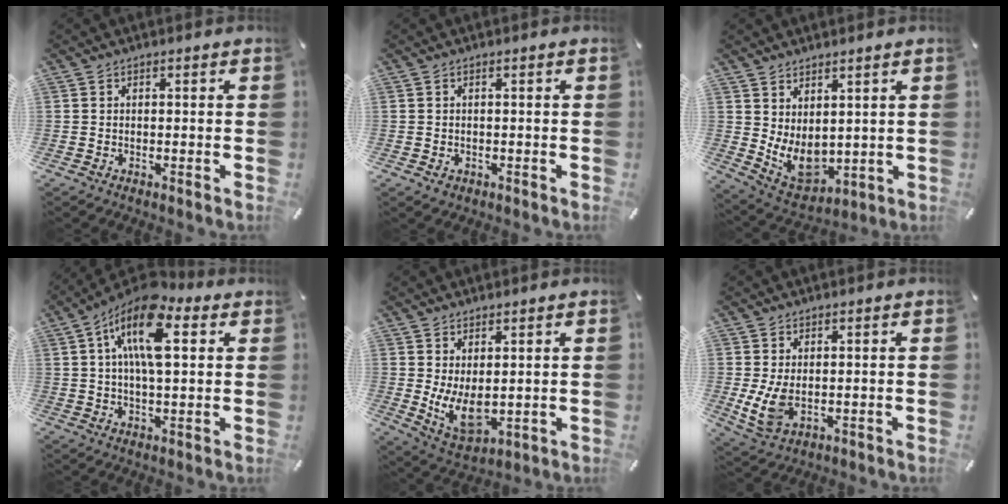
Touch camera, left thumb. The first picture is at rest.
{"total": 1.0, "force": [-0.3, 0.8, 0.4], "torque": [-0.007, 0.003, -0.008]}
{"total": 7.7, "force": [1.7, 5.9, 4.6], "torque": [-0.083, -0.030, 0.040]}
{"total": 14.9, "force": [5.6, 6.6, 12.2], "torque": [-0.232, -0.013, 0.095]}
{"total": 8.5, "force": [1.2, 5.0, 6.8], "torque": [-0.134, -0.022, 0.027]}
{"total": 6.2, "force": [0.7, 4.1, 4.6], "torque": [-0.101, -0.007, 0.013]}